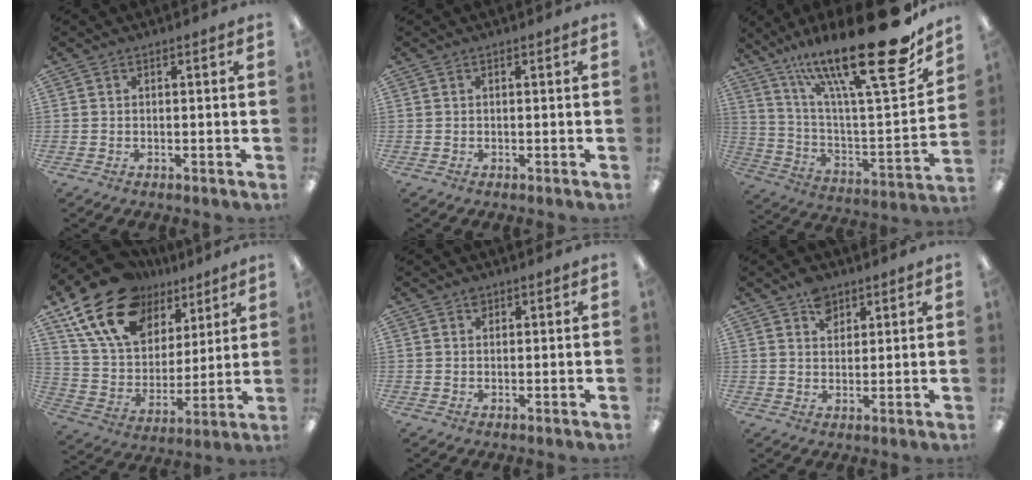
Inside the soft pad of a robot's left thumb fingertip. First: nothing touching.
{"total": 0.0}
{"total": 28.2, "force": [18.7, 6.8, 20.0], "torque": [-0.315, -0.120, 0.303]}
{"total": 20.3, "force": [12.7, 12.4, 9.8], "torque": [-0.187, -0.055, 0.239]}
{"total": 1.4, "force": [0.9, 0.8, 0.7], "torque": [-0.007, -0.002, 0.014]}
{"total": 5.4, "force": [3.5, 3.5, 2.2], "torque": [-0.030, -0.009, 0.062]}